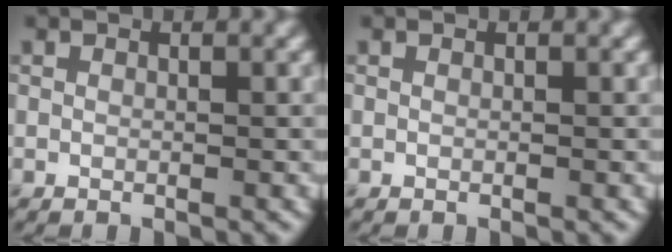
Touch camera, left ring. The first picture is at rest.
{"total": 0.0}